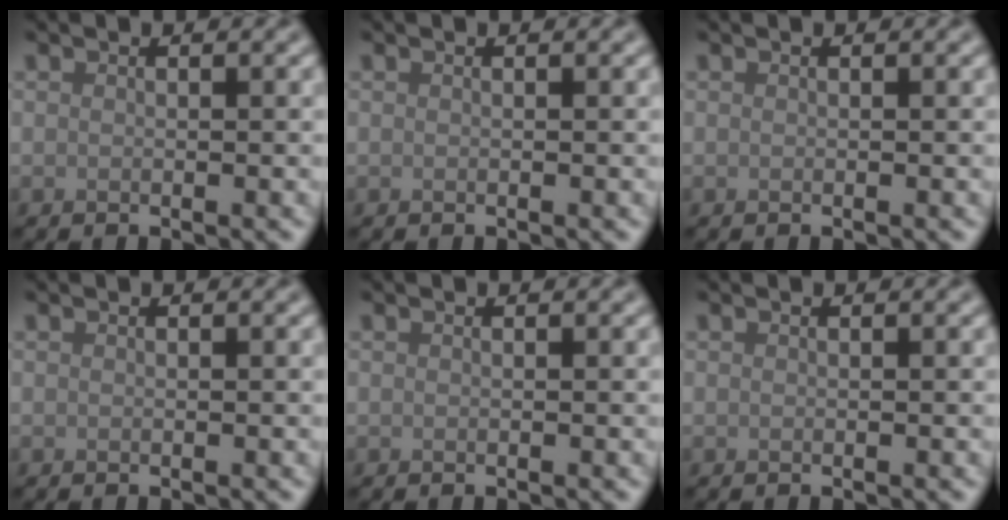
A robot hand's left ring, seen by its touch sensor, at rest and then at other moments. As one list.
[{"total": 0.0}, {"total": 0.0}, {"total": 0.0}, {"total": 0.0}, {"total": 0.0}]